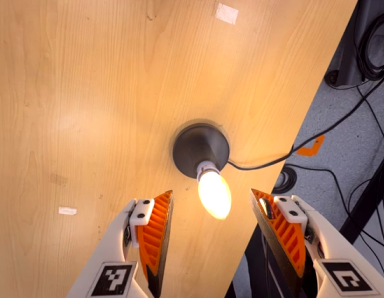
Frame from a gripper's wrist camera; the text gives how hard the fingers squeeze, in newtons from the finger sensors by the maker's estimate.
{"total": 0.0}